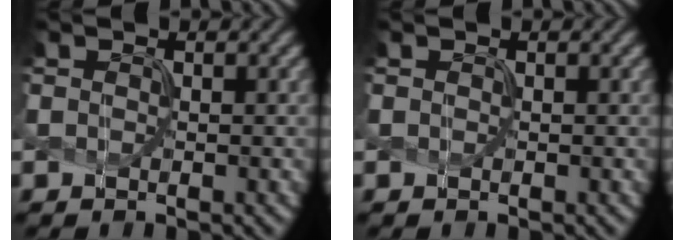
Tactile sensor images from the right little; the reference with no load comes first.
{"total": 0.0}